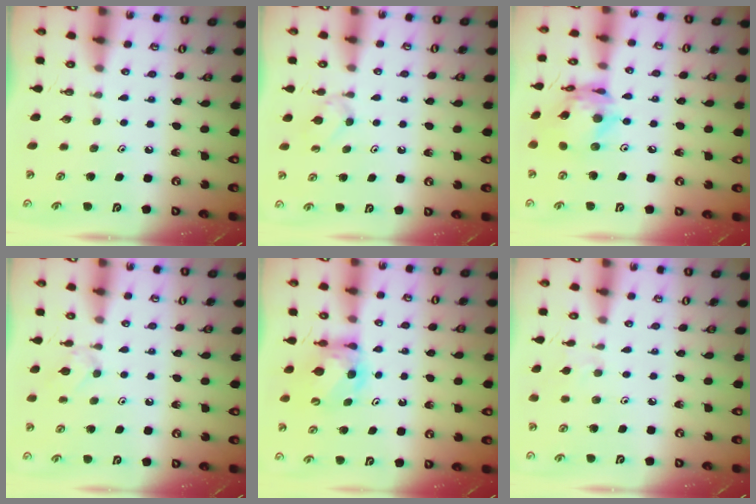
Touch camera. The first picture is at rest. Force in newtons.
{"total": 4.6, "press": 4.5, "slide": 0.8}
{"total": 14.2, "press": 14.2, "slide": 1.5}
{"total": 5.2, "press": 5.1, "slide": 1.0}
{"total": 6.3, "press": 6.3, "slide": 0.4}
{"total": 2.6, "press": 2.6, "slide": 0.5}